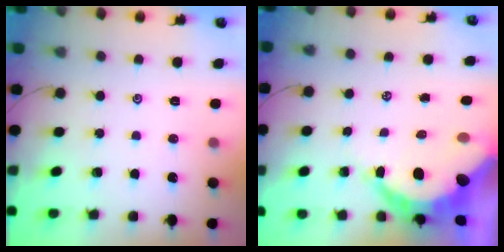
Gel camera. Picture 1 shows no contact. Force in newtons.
{"total": 13.4, "press": 13.3, "slide": 1.4}